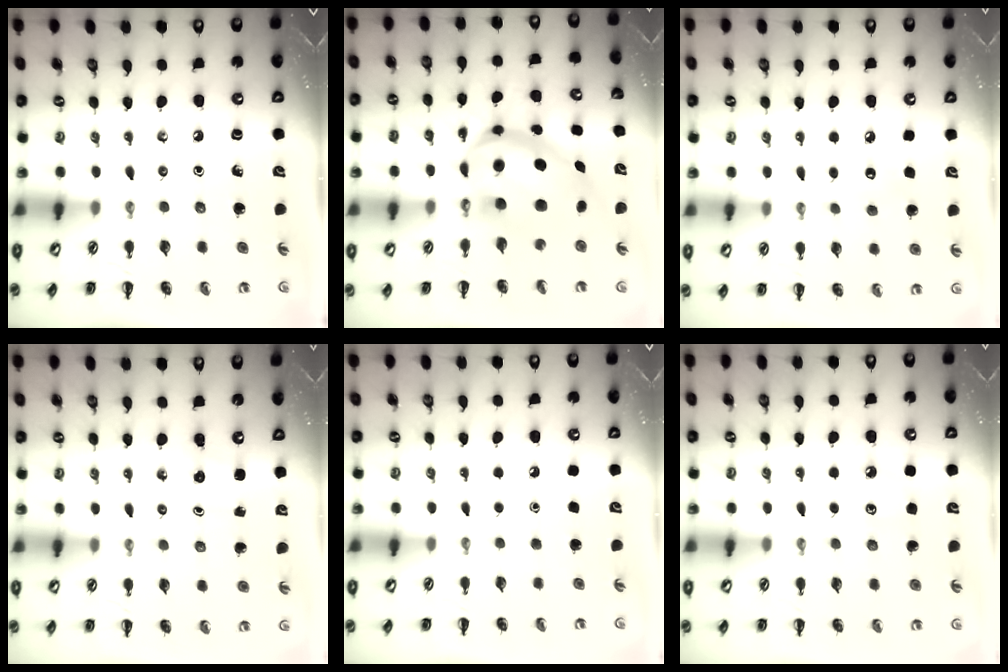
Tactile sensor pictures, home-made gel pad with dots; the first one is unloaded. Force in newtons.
{"total": 9.7, "press": 9.4, "slide": 2.1}
{"total": 5.1, "press": 4.9, "slide": 1.3}
{"total": 2.1, "press": 2.0, "slide": 0.6}
{"total": 1.8, "press": 1.8, "slide": 0.1}
{"total": 6.8, "press": 6.6, "slide": 1.7}